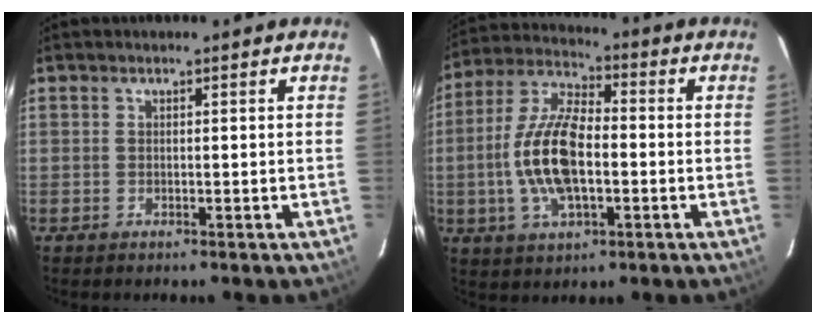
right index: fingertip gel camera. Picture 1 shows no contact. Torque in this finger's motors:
{"motor_torque": [1.38, -0.14, 0.46, 0.21]}